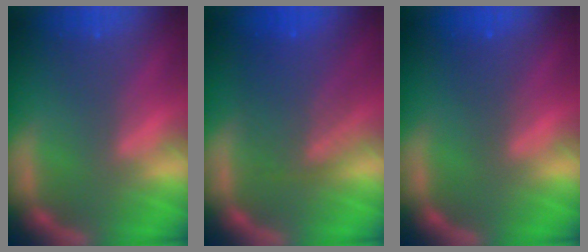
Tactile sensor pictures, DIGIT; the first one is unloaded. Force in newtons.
{"total": 6.6}
{"total": 1.4}